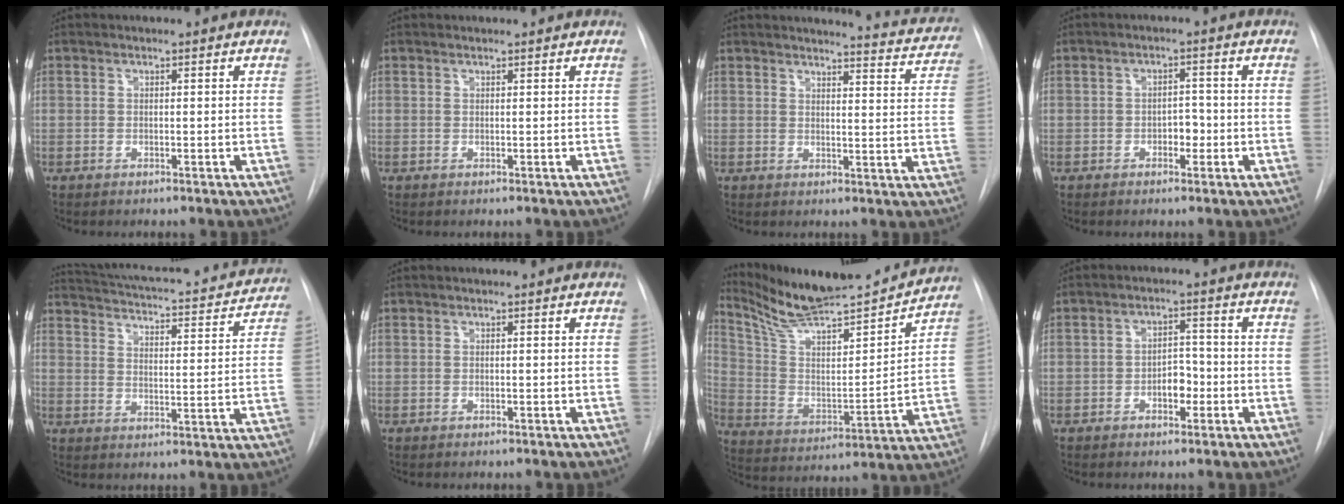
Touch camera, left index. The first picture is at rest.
{"total": 0.5, "force": [0.5, 0.0, -0.1], "torque": [-0.001, 0.006, 0.011]}
{"total": 11.8, "force": [11.6, 1.2, 2.2], "torque": [-0.013, -0.055, 0.111]}
{"total": 2.4, "force": [-0.9, 1.5, 1.8], "torque": [-0.019, 0.007, -0.012]}
{"total": 22.2, "force": [20.4, 4.1, 8.0], "torque": [-0.128, -0.024, 0.256]}
{"total": 0.0}
{"total": 21.7, "force": [20.2, 1.8, 7.7], "torque": [-0.134, -0.030, 0.314]}
{"total": 3.6, "force": [-1.4, 2.0, 2.6], "torque": [-0.034, 0.008, -0.022]}